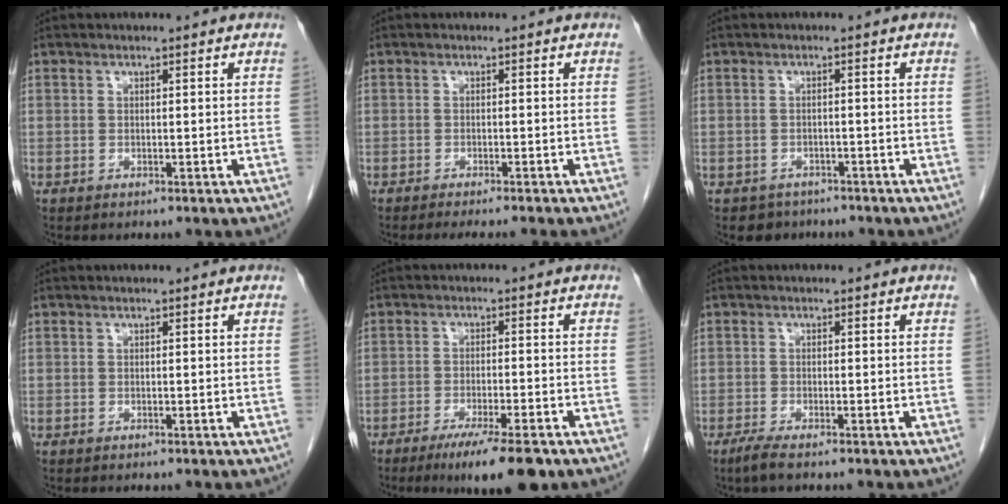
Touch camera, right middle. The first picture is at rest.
{"total": 5.7, "force": [-5.0, -0.1, 2.6], "torque": [-0.018, -0.010, -0.069]}
{"total": 3.0, "force": [-2.3, 1.9, -0.2], "torque": [-0.006, 0.007, -0.033]}
{"total": 0.0}
{"total": 9.5, "force": [-6.6, 0.8, 6.8], "torque": [-0.100, -0.019, -0.100]}
{"total": 2.2, "force": [-1.7, 0.1, 1.5], "torque": [-0.038, -0.008, -0.034]}